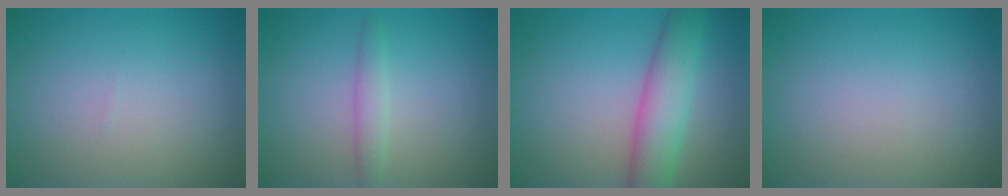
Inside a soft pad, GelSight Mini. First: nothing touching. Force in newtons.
{"total": 1.6, "press": 1.6, "slide": 0.0}
{"total": 5.2, "press": 5.2, "slide": 0.3}
{"total": 0.0}